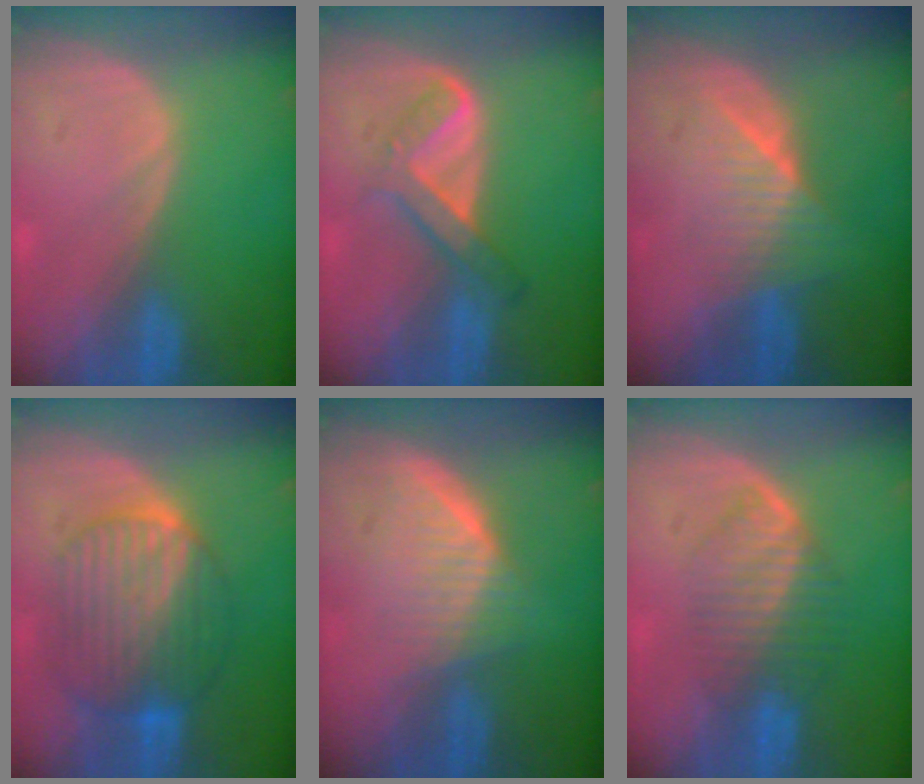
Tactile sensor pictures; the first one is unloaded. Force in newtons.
{"total": 5.3, "press": 5.1, "slide": 1.4}
{"total": 6.2, "press": 5.8, "slide": 2.1}
{"total": 10.2, "press": 10.2, "slide": 0.8}
{"total": 5.6, "press": 5.5, "slide": 1.1}
{"total": 6.5, "press": 6.2, "slide": 1.8}